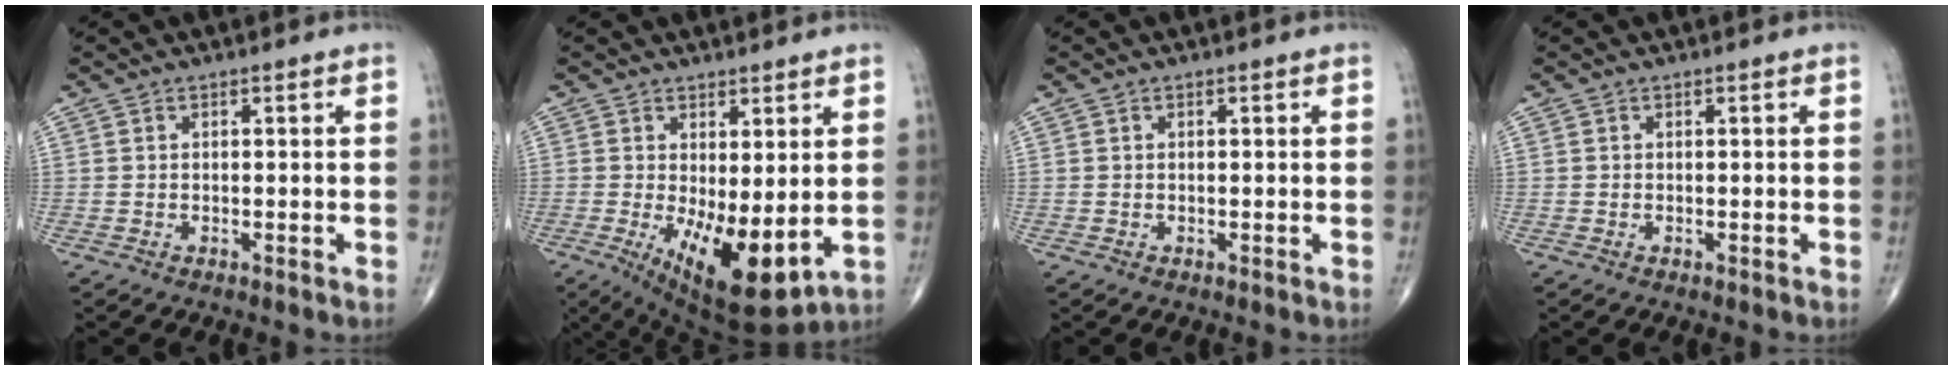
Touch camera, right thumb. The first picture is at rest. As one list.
[{"total": 12.1, "force": [-1.6, 4.7, 11.0], "torque": [-0.170, -0.029, -0.006]}, {"total": 0.0}, {"total": 0.0}]